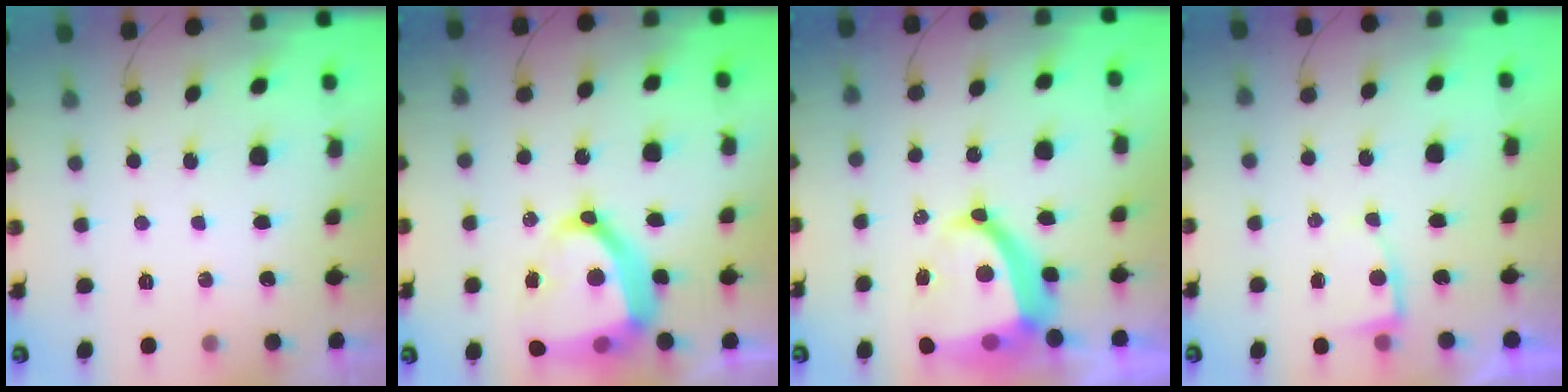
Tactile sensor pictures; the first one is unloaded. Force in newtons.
{"total": 17.2, "press": 17.0, "slide": 2.2}
{"total": 14.0, "press": 13.9, "slide": 1.5}
{"total": 2.6, "press": 2.6, "slide": 0.3}